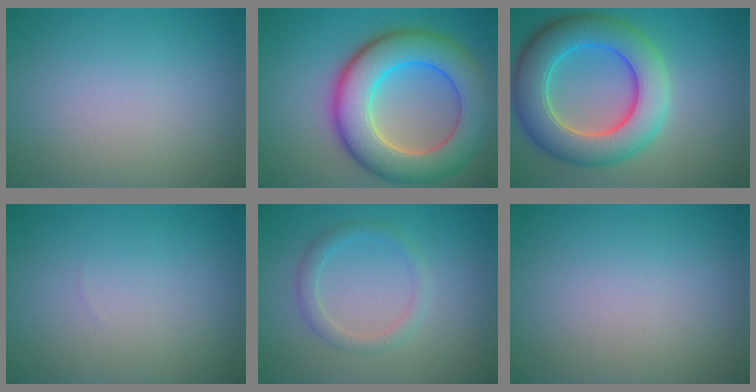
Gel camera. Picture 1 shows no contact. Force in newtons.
{"total": 10.4, "press": 10.4, "slide": 0.4}
{"total": 9.0, "press": 9.0, "slide": 0.5}
{"total": 0.0}
{"total": 1.9, "press": 1.9, "slide": 0.1}
{"total": 0.0}